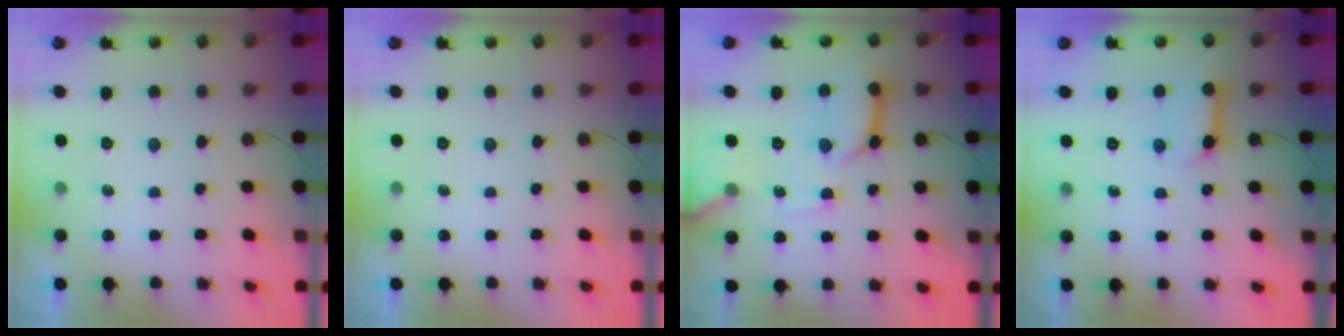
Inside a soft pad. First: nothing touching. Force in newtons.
{"total": 0.0}
{"total": 13.6, "press": 13.5, "slide": 1.3}
{"total": 9.2, "press": 9.1, "slide": 1.2}